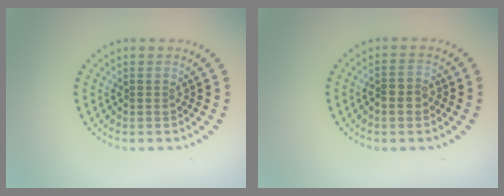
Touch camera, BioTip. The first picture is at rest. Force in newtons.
{"total": 2.1, "press": 2.0, "slide": 0.8}